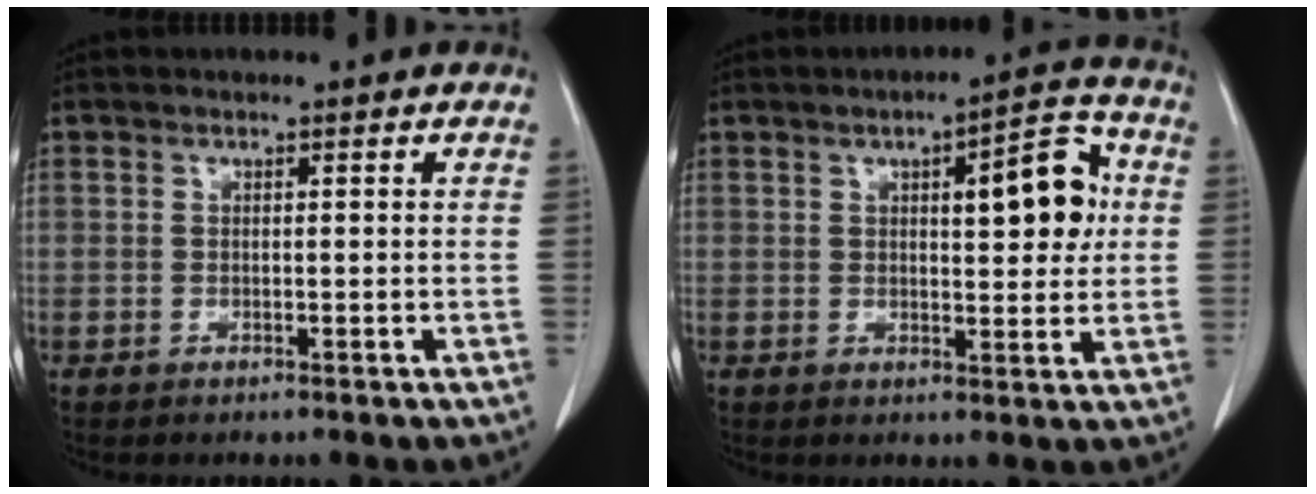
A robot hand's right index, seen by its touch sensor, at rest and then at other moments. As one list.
[{"total": 9.2, "force": [2.1, 2.7, 8.6], "torque": [-0.113, 0.017, 0.026]}]